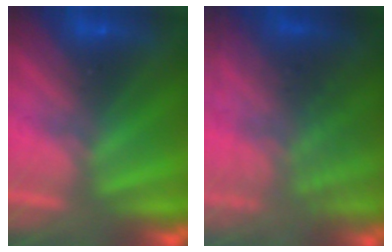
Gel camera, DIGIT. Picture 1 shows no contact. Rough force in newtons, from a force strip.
{"total": 7.4}